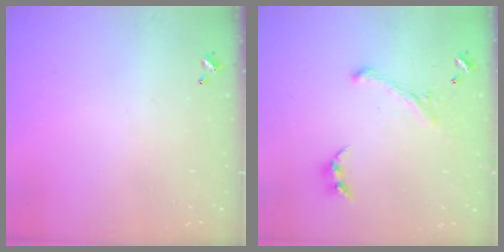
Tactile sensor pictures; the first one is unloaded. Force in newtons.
{"total": 1.4, "press": 0.6, "slide": 1.2}